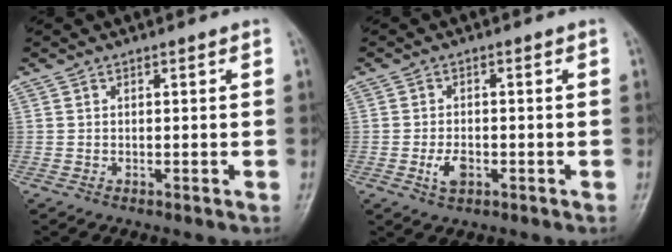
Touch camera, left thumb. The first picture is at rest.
{"total": 3.5, "force": [-1.2, 2.1, 2.5], "torque": [-0.045, 0.002, -0.021]}